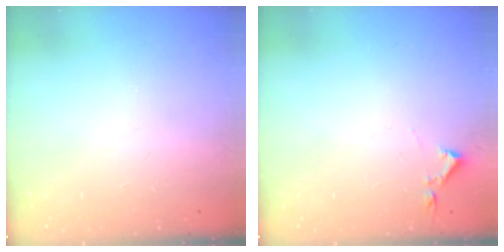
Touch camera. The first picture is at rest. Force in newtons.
{"total": 2.9, "press": 2.9, "slide": 0.5}